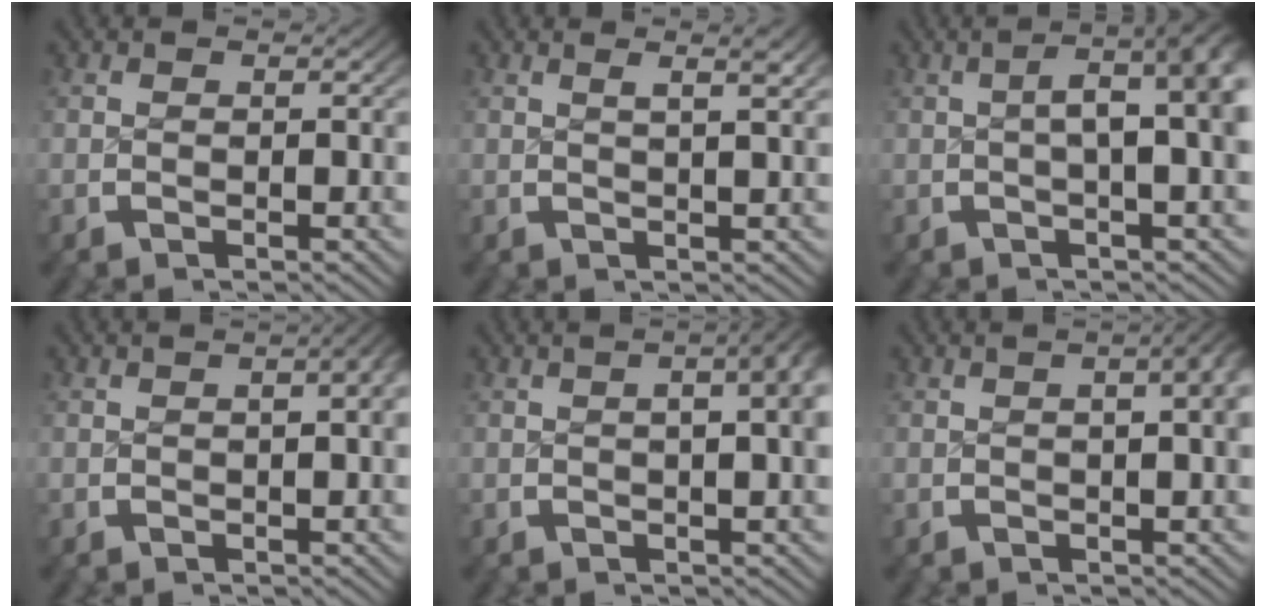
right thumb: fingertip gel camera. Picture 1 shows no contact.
{"total": 2.4, "force": [1.2, 0.2, 2.1], "torque": [-0.026, 0.003, 0.021]}
{"total": 6.1, "force": [0.9, 2.0, 5.7], "torque": [-0.073, 0.016, 0.008]}
{"total": 5.0, "force": [0.9, 2.1, 4.4], "torque": [-0.036, 0.023, 0.003]}
{"total": 7.8, "force": [2.2, 4.1, 6.3], "torque": [-0.053, 0.032, 0.012]}
{"total": 7.1, "force": [1.9, 3.5, 5.9], "torque": [-0.045, 0.031, 0.009]}